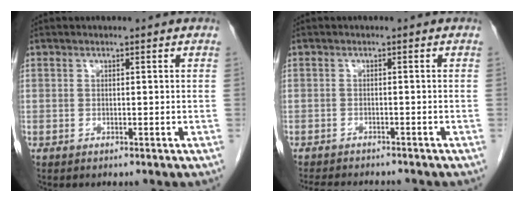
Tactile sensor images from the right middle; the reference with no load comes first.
{"total": 9.1, "force": [-8.2, 1.8, 3.3], "torque": [-0.054, -0.011, -0.110]}